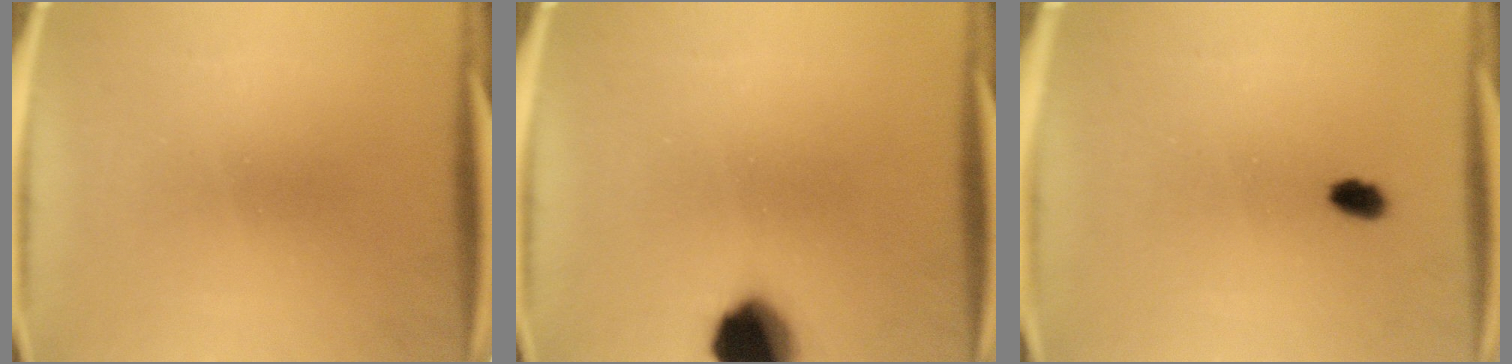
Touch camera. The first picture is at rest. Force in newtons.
{"total": 12.3}
{"total": 2.3}